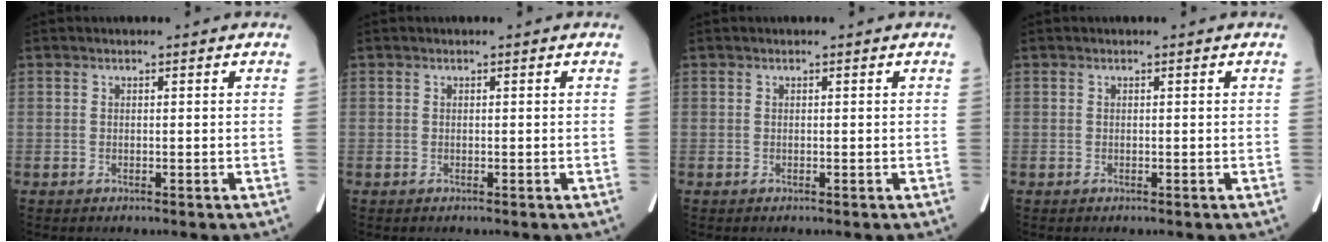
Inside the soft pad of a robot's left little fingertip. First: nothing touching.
{"total": 0.0}
{"total": 0.0}
{"total": 0.0}